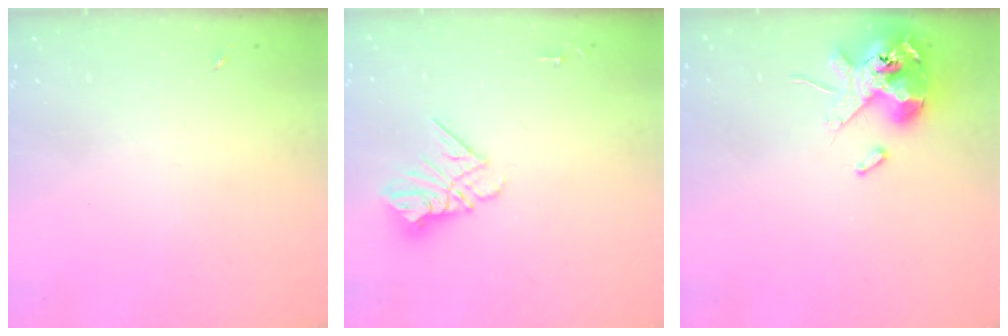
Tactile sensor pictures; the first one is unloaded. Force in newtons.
{"total": 10.7, "press": 10.7, "slide": 1.0}
{"total": 13.1, "press": 12.9, "slide": 2.2}